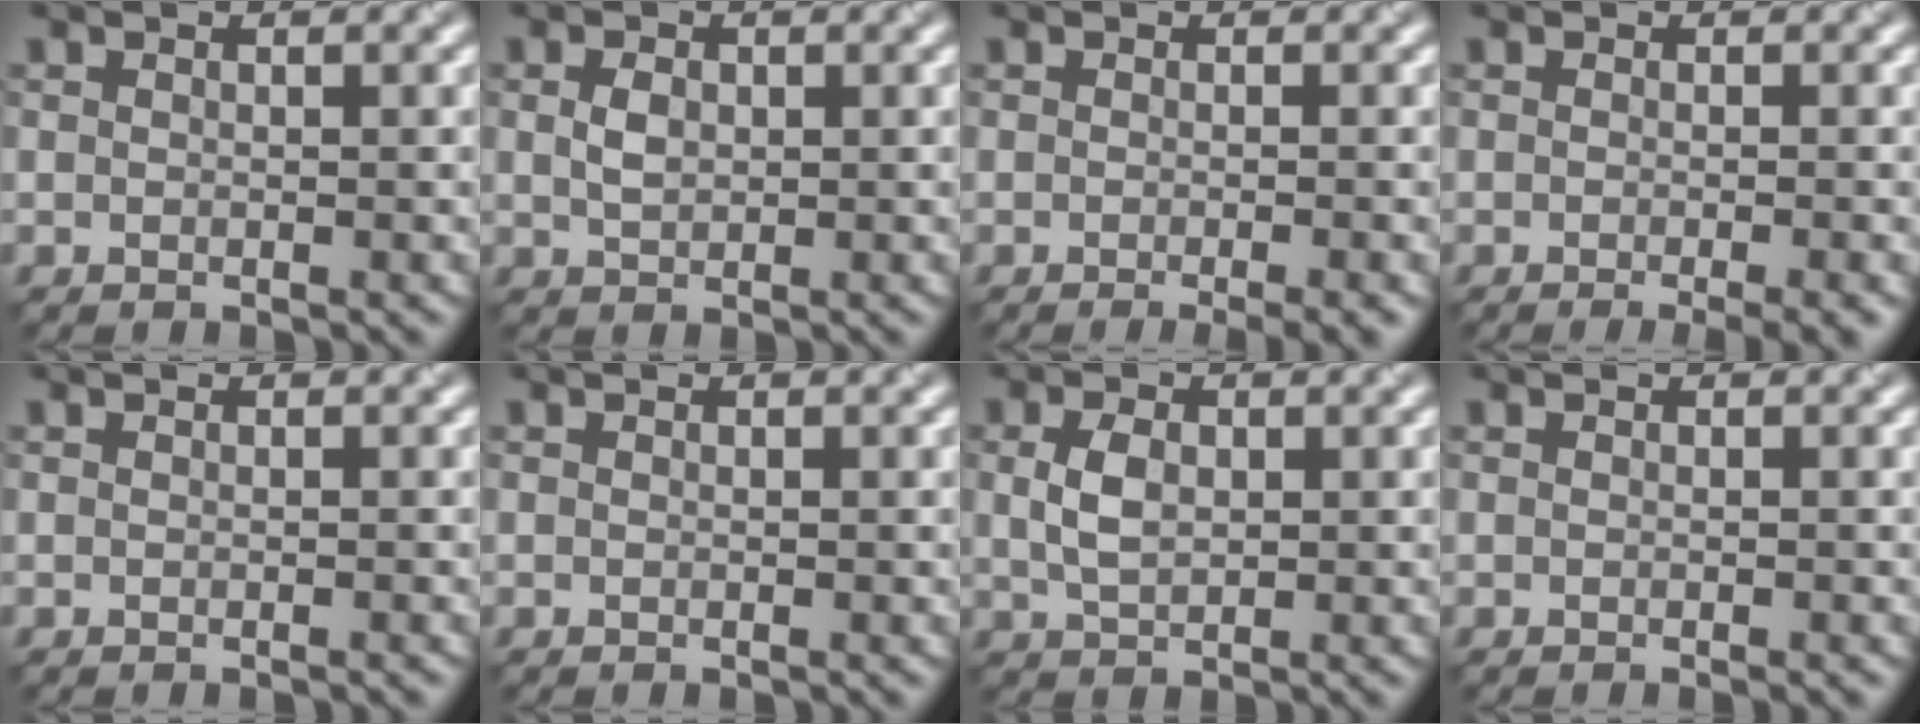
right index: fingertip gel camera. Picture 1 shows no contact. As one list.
[{"total": 0.9, "force": [-0.1, 0.7, 0.6], "torque": [-0.020, 0.007, 0.009]}, {"total": 3.4, "force": [-1.3, 1.1, 3.0], "torque": [-0.014, 0.009, -0.009]}, {"total": 3.8, "force": [-1.4, 1.2, 3.3], "torque": [-0.017, 0.008, -0.009]}, {"total": 0.0}, {"total": 0.0}, {"total": 2.0, "force": [0.0, 1.4, 1.5], "torque": [-0.042, 0.008, 0.012]}, {"total": 0.7, "force": [-0.2, 0.3, 0.6], "torque": [-0.001, 0.001, -0.005]}]